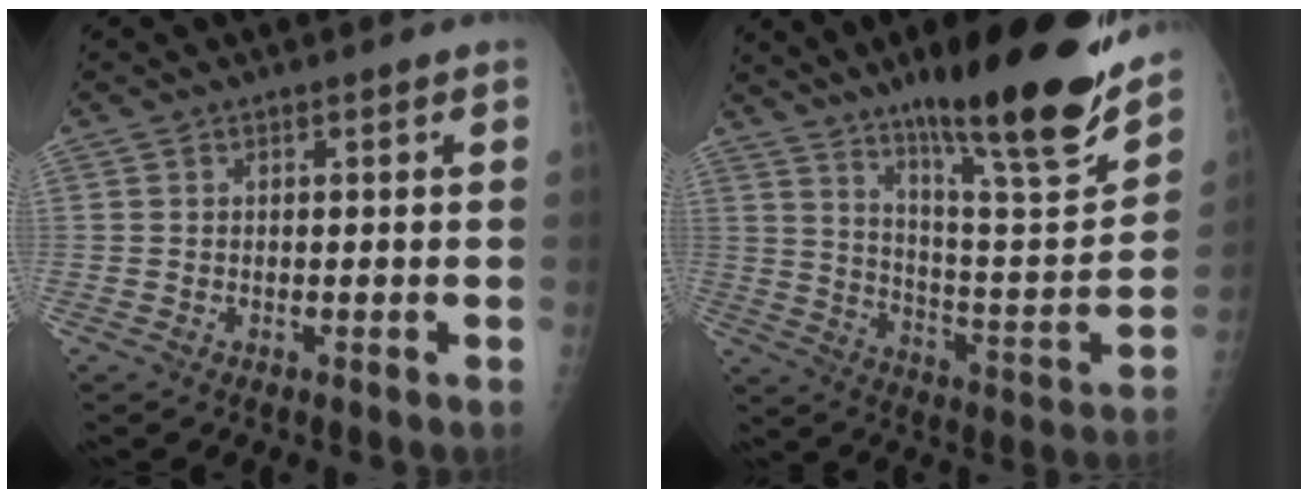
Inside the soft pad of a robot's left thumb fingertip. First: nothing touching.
{"total": 25.6, "force": [17.3, 4.2, 18.4], "torque": [-0.256, -0.079, 0.278]}